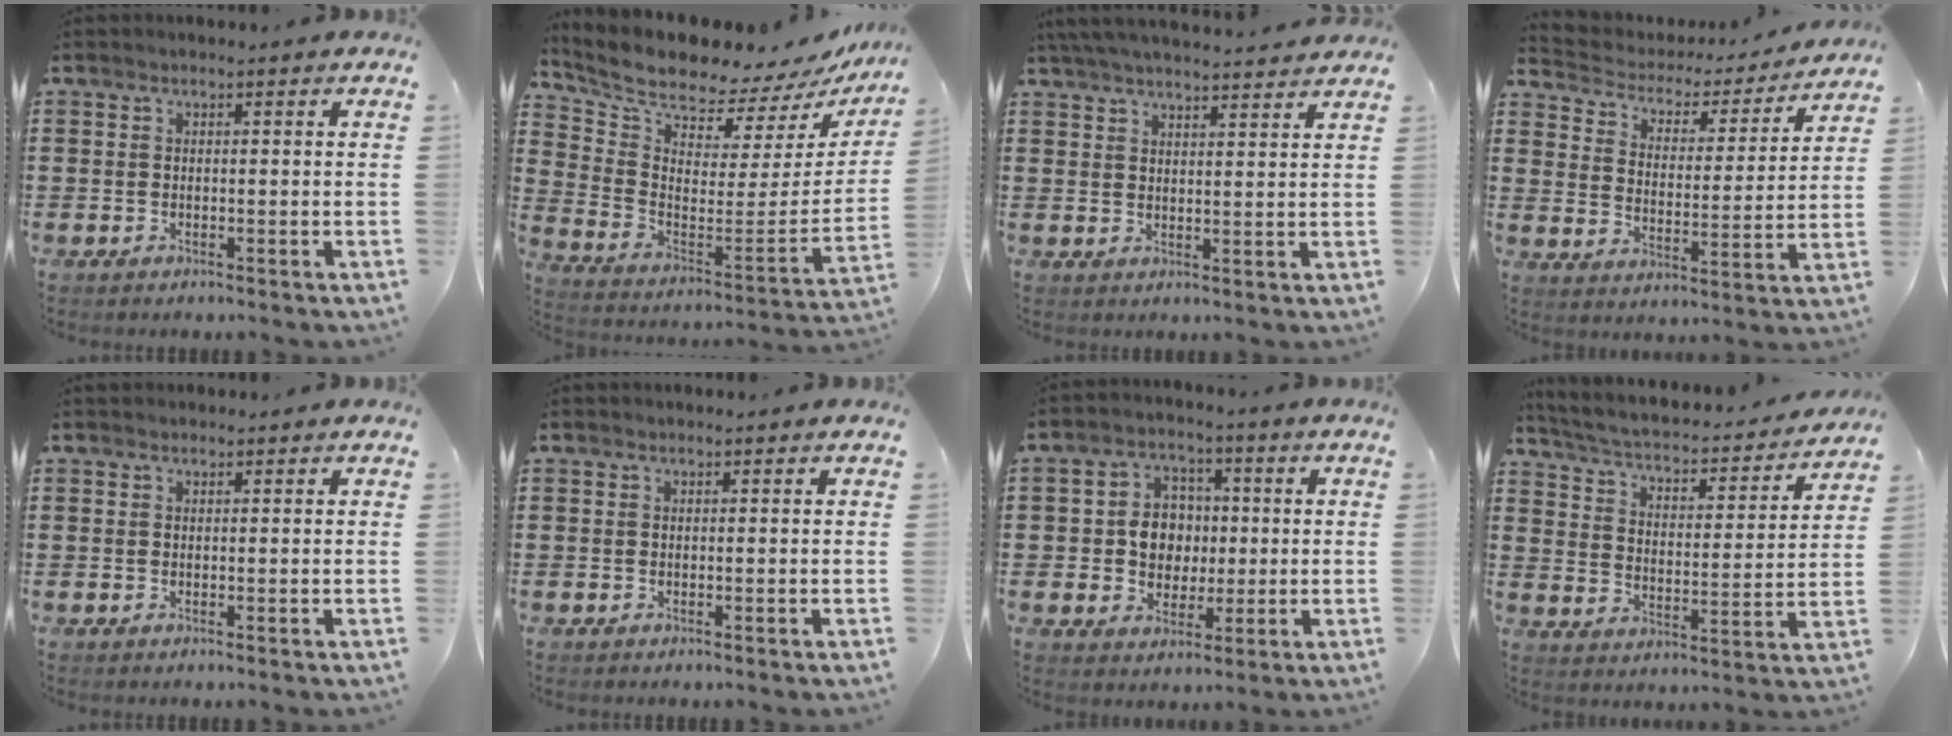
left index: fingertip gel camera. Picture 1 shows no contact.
{"total": 7.7, "force": [7.4, 1.3, 1.4], "torque": [-0.068, -0.079, 0.124]}
{"total": 4.3, "force": [4.2, -0.2, 1.1], "torque": [-0.035, -0.016, 0.074]}
{"total": 3.0, "force": [2.6, 1.3, 0.4], "torque": [-0.031, -0.022, 0.035]}
{"total": 0.7, "force": [0.7, 0.2, 0.1], "torque": [-0.003, 0.001, 0.014]}
{"total": 0.0}
{"total": 6.9, "force": [0.2, 6.0, 3.3], "torque": [-0.076, 0.019, 0.000]}
{"total": 2.8, "force": [2.3, 0.7, 1.5], "torque": [-0.046, -0.027, 0.027]}